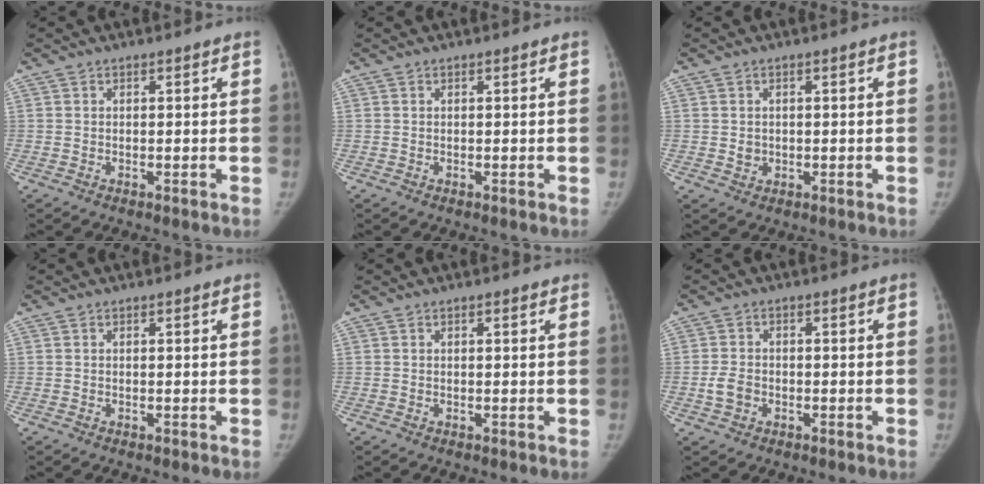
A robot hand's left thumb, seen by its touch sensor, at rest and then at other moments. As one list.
[{"total": 0.0}, {"total": 1.7, "force": [0.0, 1.5, 0.7], "torque": [-0.005, 0.001, 0.004]}, {"total": 0.0}, {"total": 0.6, "force": [0.4, 0.2, 0.5], "torque": [-0.005, 0.001, 0.005]}, {"total": 3.4, "force": [-1.1, 2.6, 2.0], "torque": [-0.036, 0.009, -0.019]}]